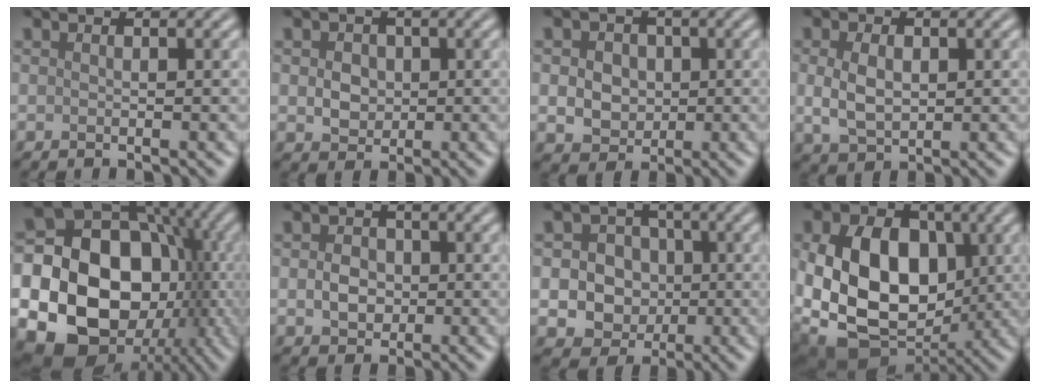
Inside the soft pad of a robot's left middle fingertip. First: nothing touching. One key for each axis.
{"total": 2.5, "fx": 0.2, "fy": 2.2, "fz": 1.3, "tx": -0.022, "ty": -0.002, "tz": 0.001}
{"total": 5.0, "fx": 0.5, "fy": 4.2, "fz": 2.6, "tx": -0.037, "ty": 0.018, "tz": -0.010}
{"total": 3.3, "fx": 0.2, "fy": 2.2, "fz": 2.5, "tx": -0.057, "ty": 0.000, "tz": 0.006}
{"total": 23.7, "fx": -4.2, "fy": 20.4, "fz": 11.3, "tx": -0.196, "ty": -0.020, "tz": -0.105}
{"total": 2.6, "fx": -0.2, "fy": 2.2, "fz": 1.4, "tx": -0.026, "ty": 0.000, "tz": -0.007}
{"total": 7.4, "fx": -0.8, "fy": 6.8, "fz": 2.8, "tx": -0.036, "ty": 0.017, "tz": -0.042}
{"total": 12.8, "fx": -0.6, "fy": 9.2, "fz": 8.8, "tx": -0.171, "ty": -0.016, "tz": -0.011}